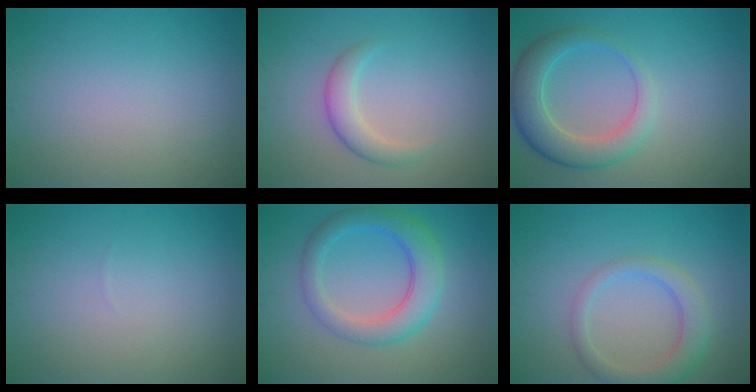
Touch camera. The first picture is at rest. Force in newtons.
{"total": 2.4, "press": 2.4, "slide": 0.2}
{"total": 5.0, "press": 5.0, "slide": 0.5}
{"total": 0.0}
{"total": 4.8, "press": 4.8, "slide": 0.2}
{"total": 3.5, "press": 3.5, "slide": 0.4}